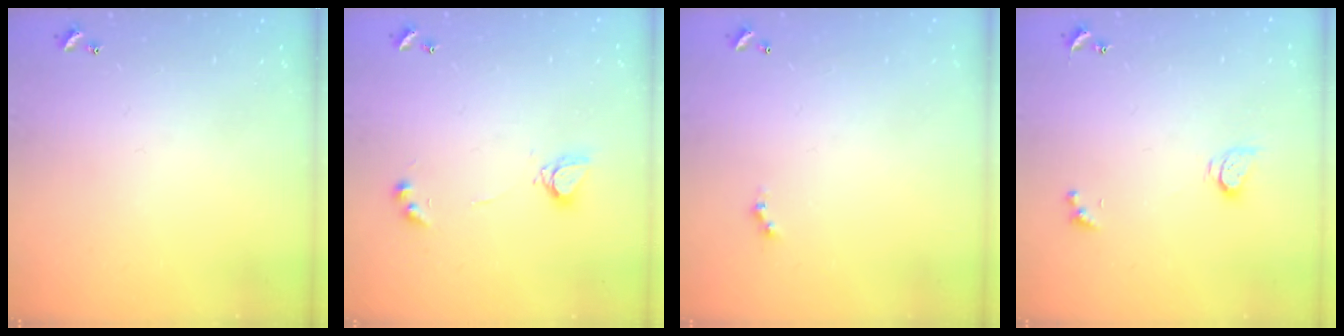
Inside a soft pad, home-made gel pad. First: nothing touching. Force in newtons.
{"total": 4.9, "press": 4.9, "slide": 0.3}
{"total": 0.0}
{"total": 2.7, "press": 2.7, "slide": 0.3}